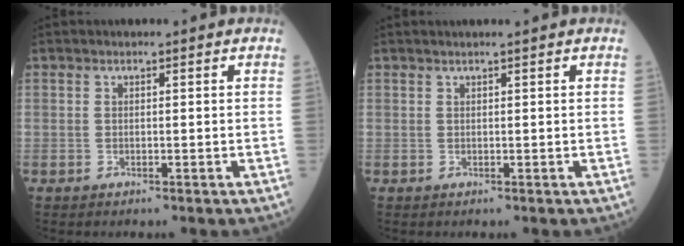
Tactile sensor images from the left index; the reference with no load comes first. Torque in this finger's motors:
{"motor_torque": [0.23, -0.63, -0.02, 0.01]}